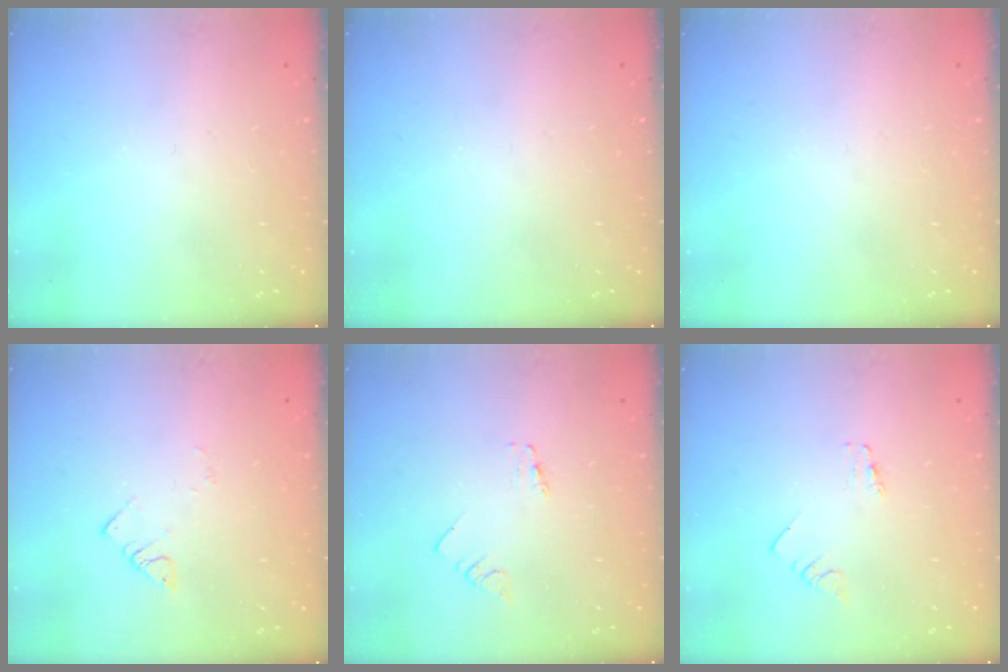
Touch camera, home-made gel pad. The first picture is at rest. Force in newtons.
{"total": 0.0}
{"total": 0.0}
{"total": 2.6, "press": 2.6, "slide": 0.3}
{"total": 0.0}
{"total": 0.0}